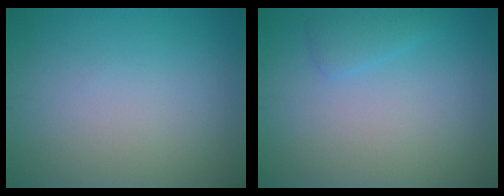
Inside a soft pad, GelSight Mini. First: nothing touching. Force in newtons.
{"total": 1.4, "press": 1.4, "slide": 0.1}